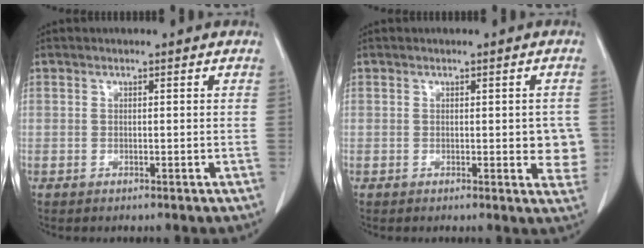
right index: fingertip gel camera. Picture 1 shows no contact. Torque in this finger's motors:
{"motor_torque": [0.64, -0.05, 0.09, 0.02]}